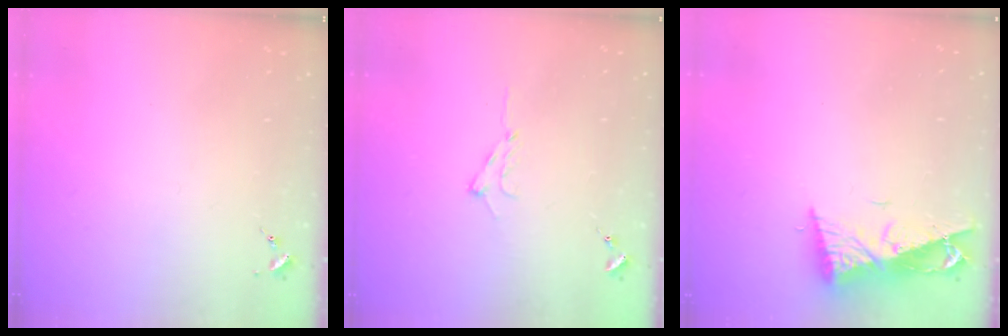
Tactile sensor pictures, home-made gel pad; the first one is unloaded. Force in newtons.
{"total": 7.4, "press": 7.3, "slide": 0.8}
{"total": 9.7, "press": 9.7, "slide": 0.7}